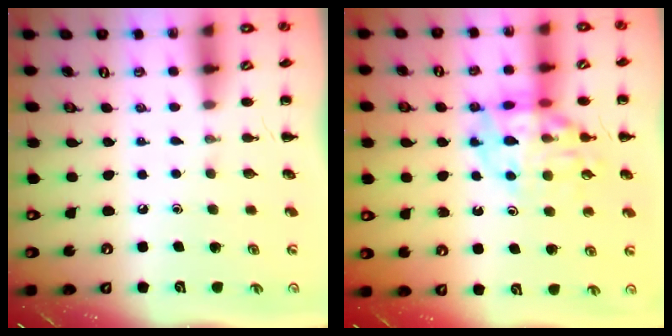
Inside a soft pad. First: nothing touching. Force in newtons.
{"total": 15.2, "press": 15.0, "slide": 2.6}